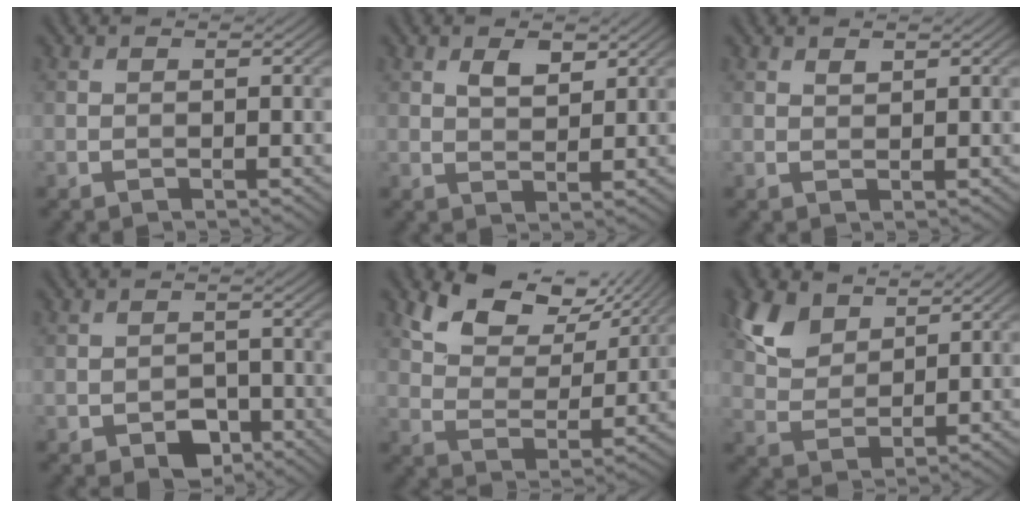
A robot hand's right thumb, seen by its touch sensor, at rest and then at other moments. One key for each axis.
{"total": 2.8, "fx": 1.5, "fy": 1.3, "fz": 1.9, "tx": -0.039, "ty": -0.003, "tz": 0.031}
{"total": 0.8, "fx": 0.6, "fy": 0.2, "fz": 0.4, "tx": -0.012, "ty": -0.002, "tz": 0.015}
{"total": 3.5, "fx": -2.1, "fy": 2.2, "fz": 1.8, "tx": -0.028, "ty": -0.005, "tz": -0.037}
{"total": 10.2, "fx": 6.6, "fy": 5.2, "fz": 5.7, "tx": -0.123, "ty": -0.004, "tz": 0.115}
{"total": 7.2, "fx": 4.6, "fy": 4.0, "fz": 3.7, "tx": -0.096, "ty": 0.005, "tz": 0.099}